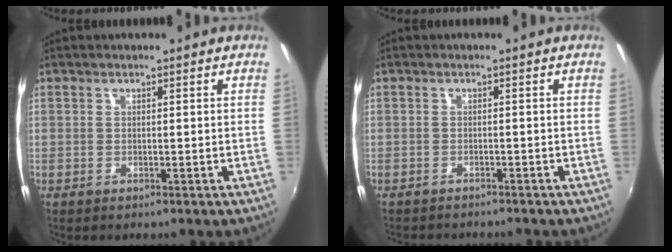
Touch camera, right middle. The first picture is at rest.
{"total": 3.6, "force": [-3.4, 0.7, 0.8], "torque": [-0.027, -0.015, -0.054]}